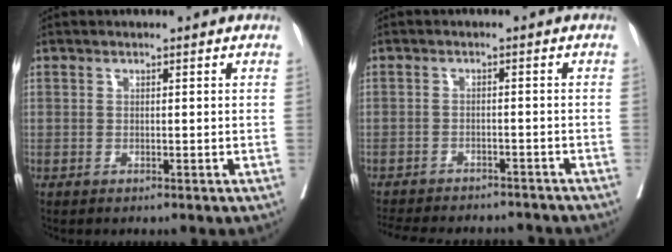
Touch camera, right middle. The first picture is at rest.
{"total": 15.1, "force": [-13.6, 4.4, 4.9], "torque": [-0.115, -0.004, -0.179]}